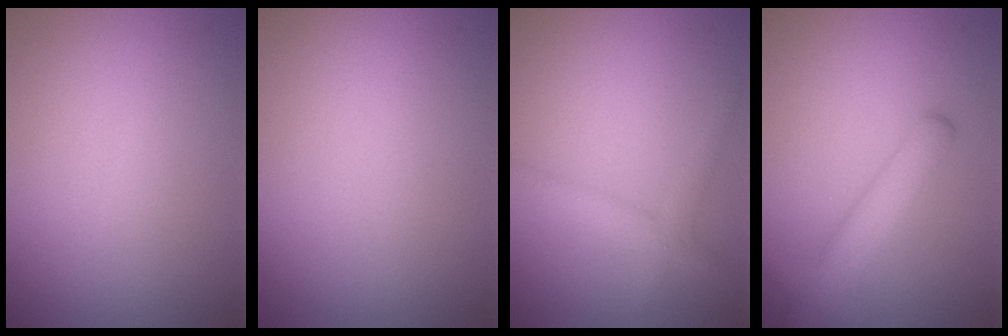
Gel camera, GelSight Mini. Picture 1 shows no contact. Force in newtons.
{"total": 0.0}
{"total": 2.0, "press": 2.0, "slide": 0.1}
{"total": 3.6, "press": 3.6, "slide": 0.1}